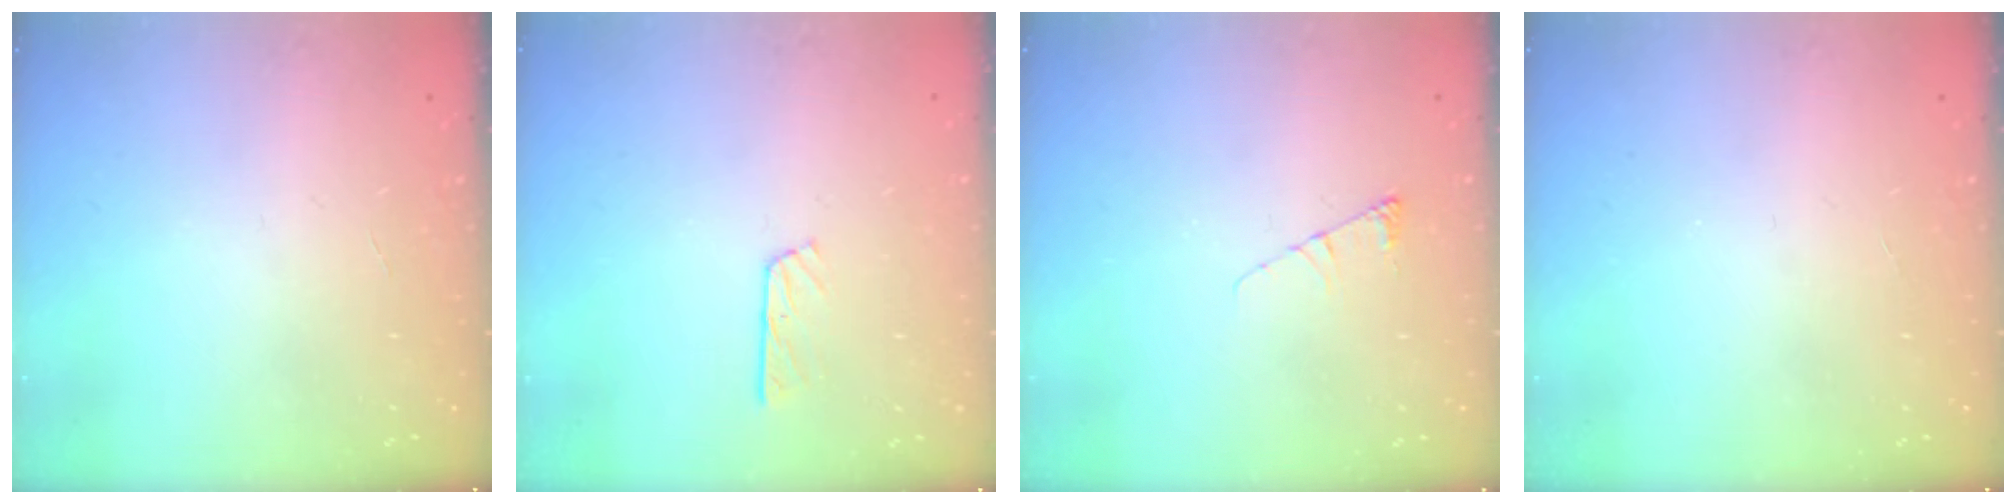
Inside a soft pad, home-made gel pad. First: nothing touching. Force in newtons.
{"total": 4.1, "press": 4.1, "slide": 0.4}
{"total": 4.1, "press": 4.0, "slide": 0.5}
{"total": 0.0}